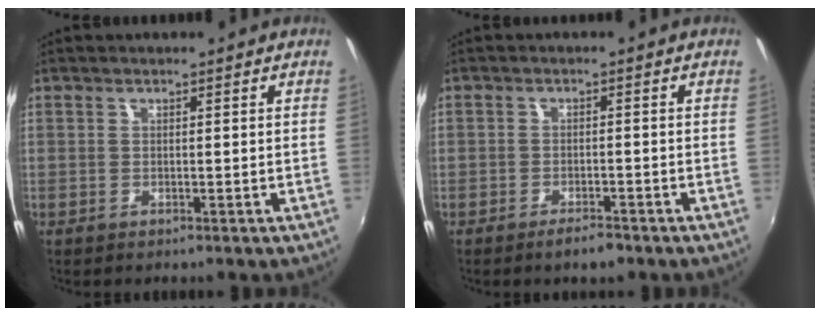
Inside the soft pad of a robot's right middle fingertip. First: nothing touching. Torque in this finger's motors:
{"motor_torque": [0.61, -0.98, -0.06, 0.00]}